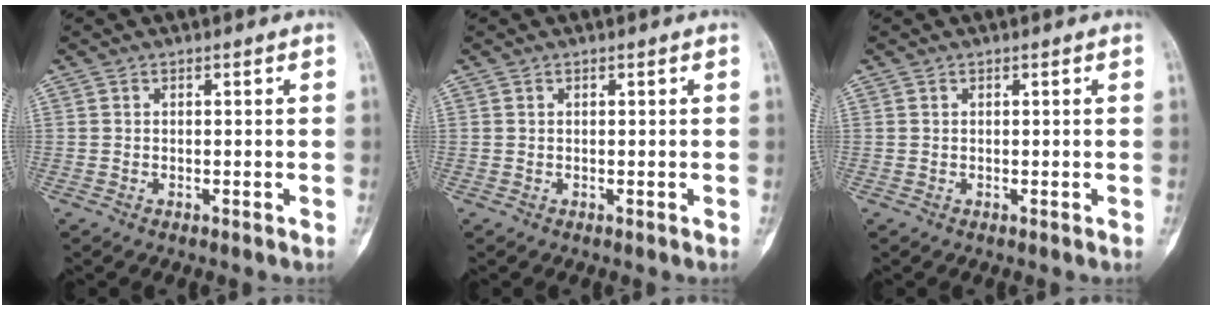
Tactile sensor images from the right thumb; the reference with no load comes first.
{"total": 0.0}
{"total": 0.0}